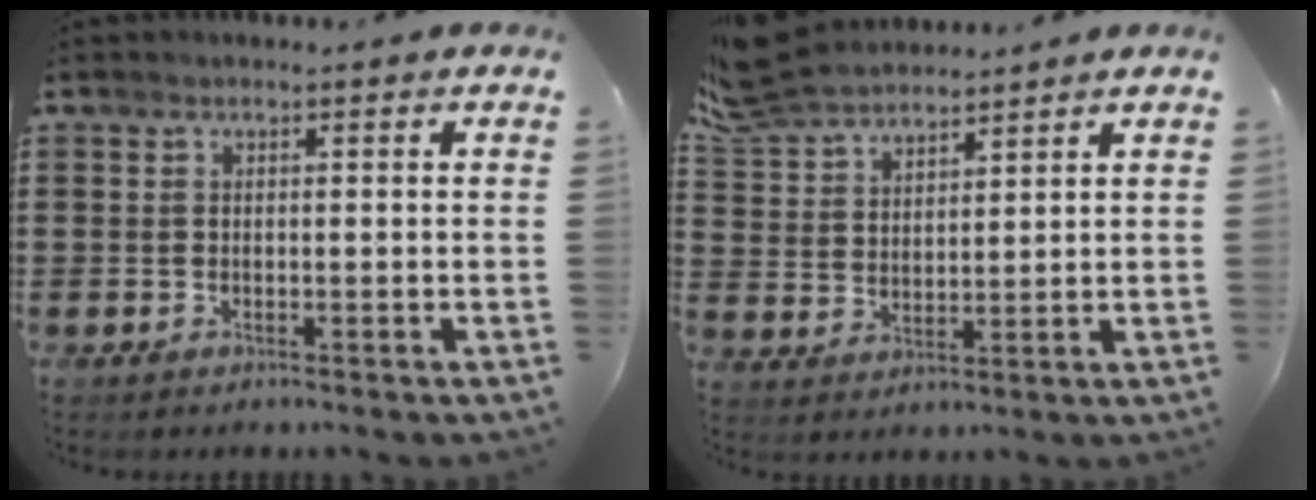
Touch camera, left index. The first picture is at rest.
{"total": 7.5, "force": [6.8, 2.2, 2.0], "torque": [-0.069, -0.014, 0.129]}